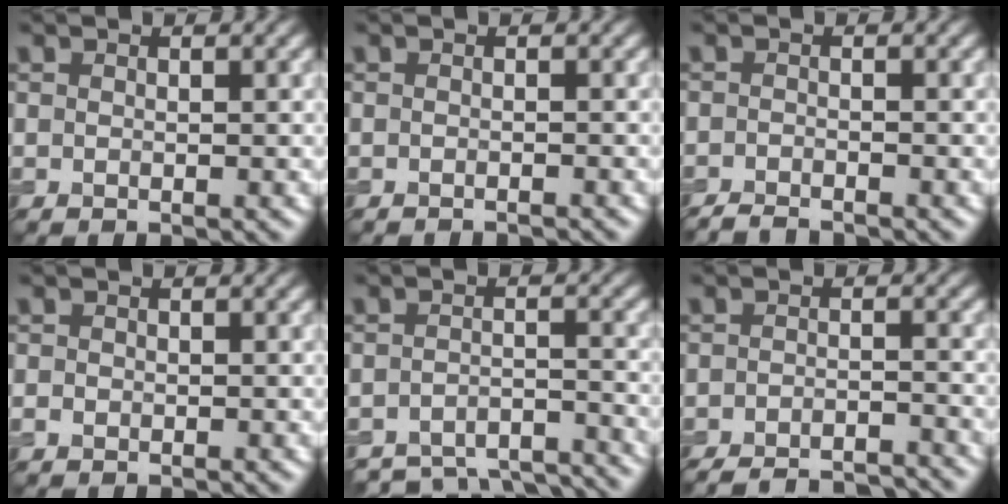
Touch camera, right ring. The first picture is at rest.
{"total": 1.4, "force": [-1.4, 0.1, 0.3], "torque": [0.005, -0.004, -0.020]}
{"total": 1.9, "force": [-1.8, 0.2, 0.4], "torque": [-0.004, -0.002, -0.035]}
{"total": 0.8, "force": [-0.3, 0.7, 0.4], "torque": [-0.005, -0.003, -0.007]}
{"total": 8.4, "force": [-7.9, 2.2, 1.7], "torque": [-0.022, -0.015, -0.101]}
{"total": 8.3, "force": [-7.7, 1.7, 2.5], "torque": [-0.031, -0.008, -0.106]}